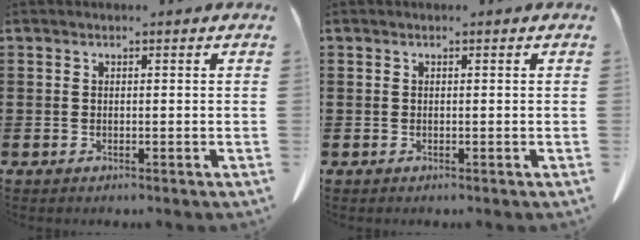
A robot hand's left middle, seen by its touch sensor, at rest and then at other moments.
{"total": 0.0}